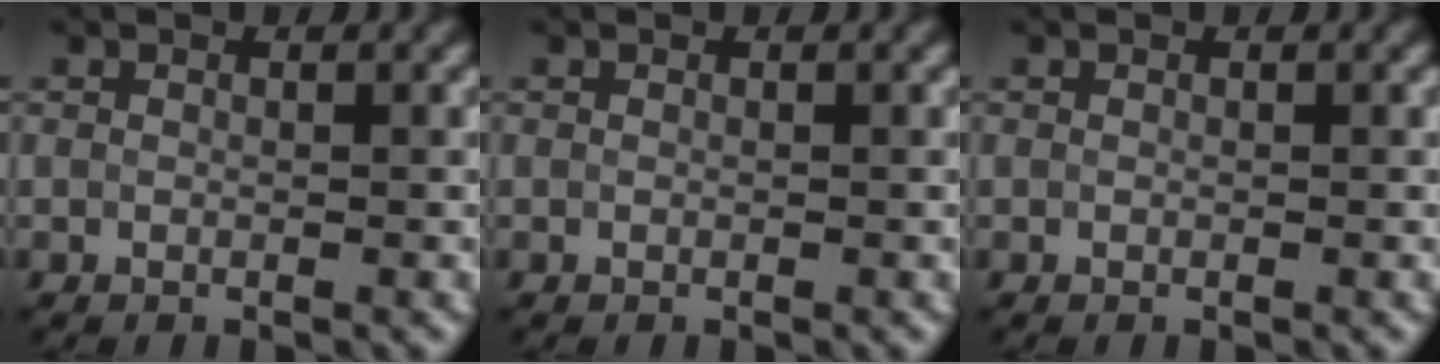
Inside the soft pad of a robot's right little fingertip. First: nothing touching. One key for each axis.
{"total": 0.0}
{"total": 0.0}